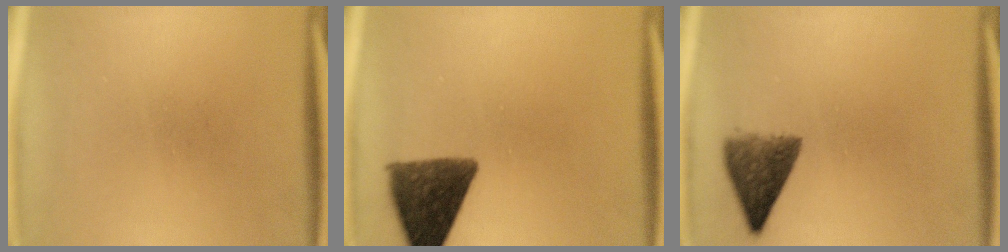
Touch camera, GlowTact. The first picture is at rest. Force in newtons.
{"total": 11.0}
{"total": 6.3}